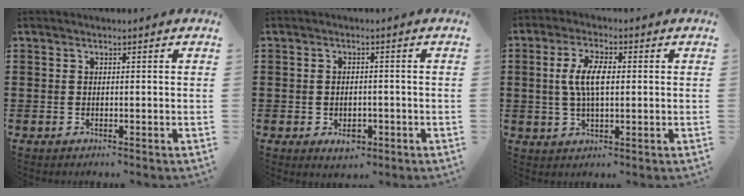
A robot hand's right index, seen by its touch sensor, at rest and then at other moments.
{"total": 2.9, "force": [-1.1, 1.6, 2.2], "torque": [-0.041, 0.000, -0.019]}
{"total": 6.4, "force": [0.5, 2.5, 5.8], "torque": [-0.128, 0.004, 0.001]}